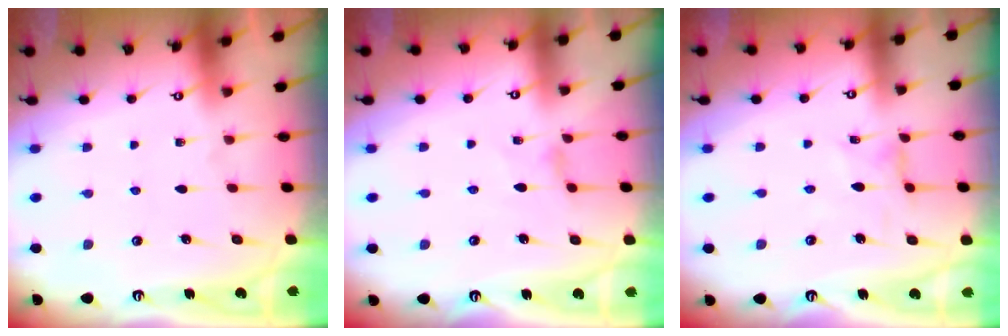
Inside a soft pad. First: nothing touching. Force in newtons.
{"total": 0.7, "press": 0.6, "slide": 0.3}
{"total": 0.0}